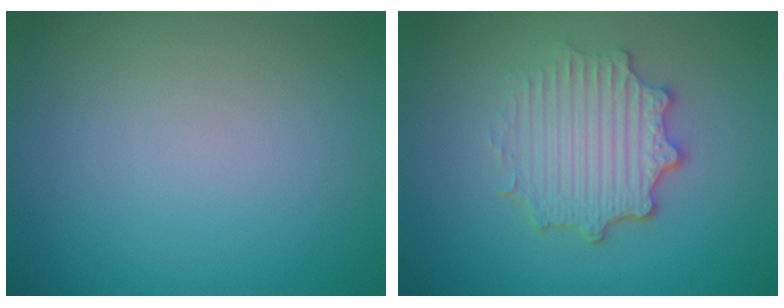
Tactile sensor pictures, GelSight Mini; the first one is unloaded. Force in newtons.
{"total": 4.5, "press": 3.7, "slide": 2.6}